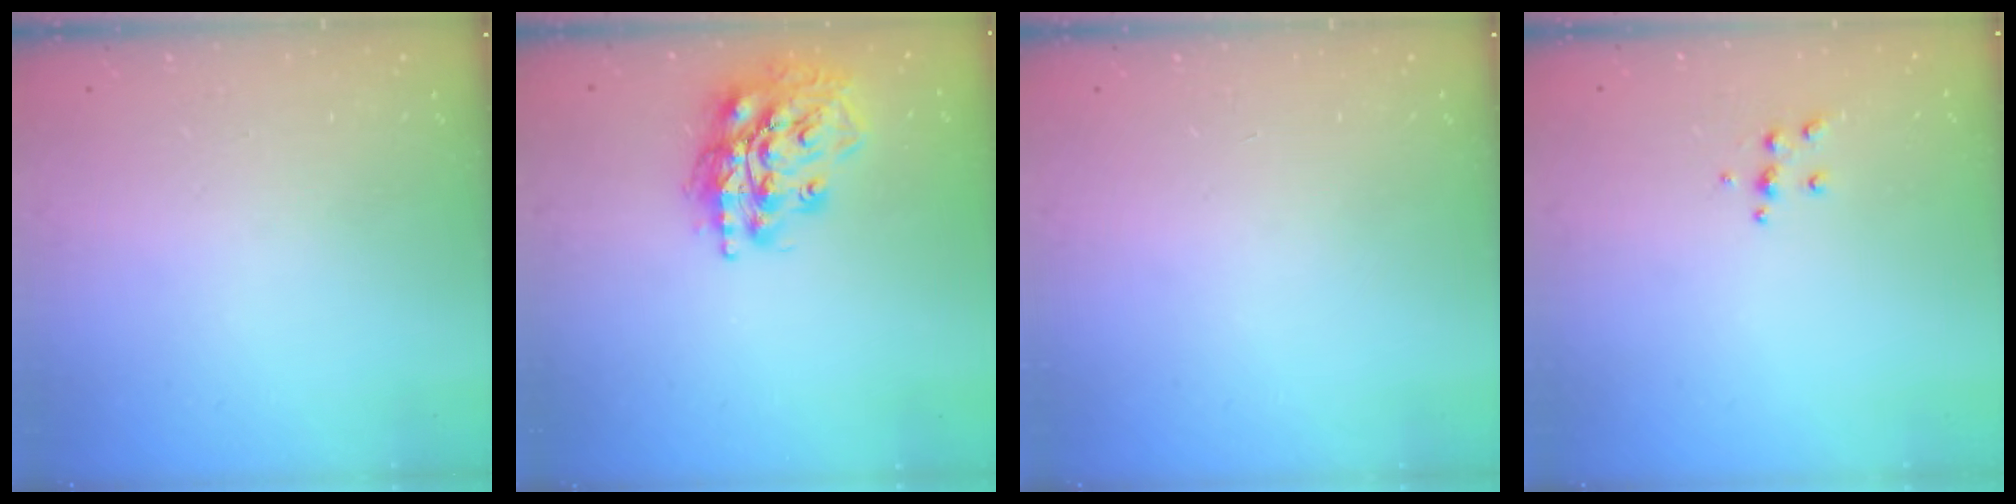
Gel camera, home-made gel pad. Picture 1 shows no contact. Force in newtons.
{"total": 17.0, "press": 16.9, "slide": 2.3}
{"total": 0.0}
{"total": 5.3, "press": 5.2, "slide": 0.5}